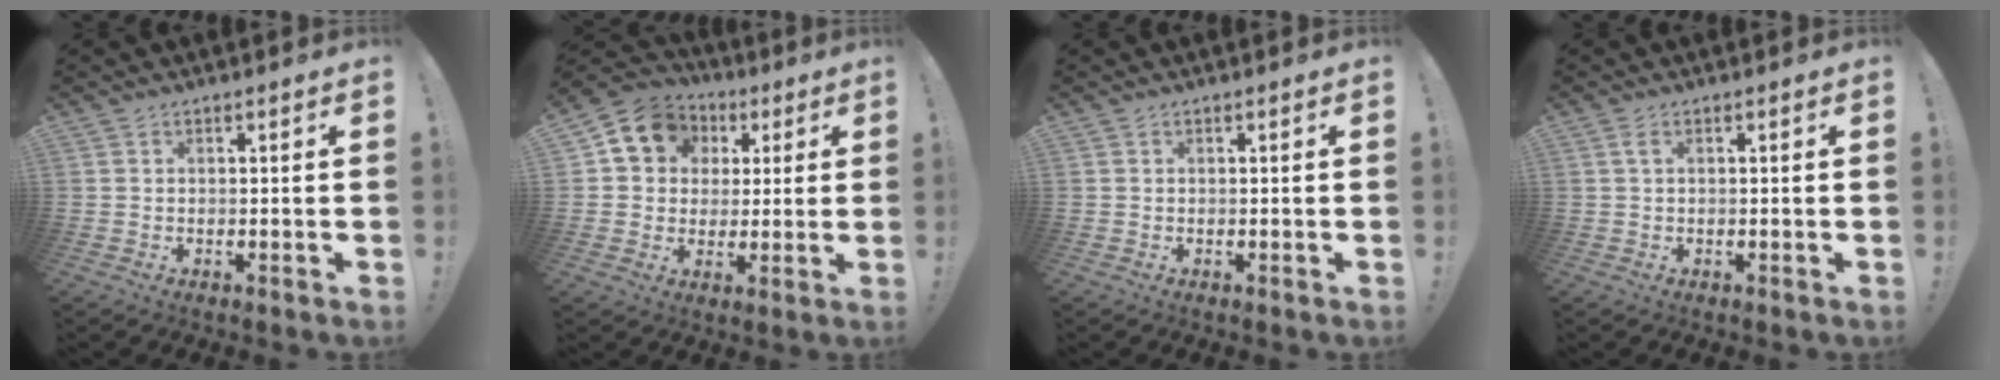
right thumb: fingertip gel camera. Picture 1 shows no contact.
{"total": 12.0, "force": [4.3, 10.1, 4.8], "torque": [-0.064, -0.013, 0.086]}
{"total": 0.0}
{"total": 1.6, "force": [0.4, 0.3, 1.5], "torque": [-0.032, 0.002, 0.007]}